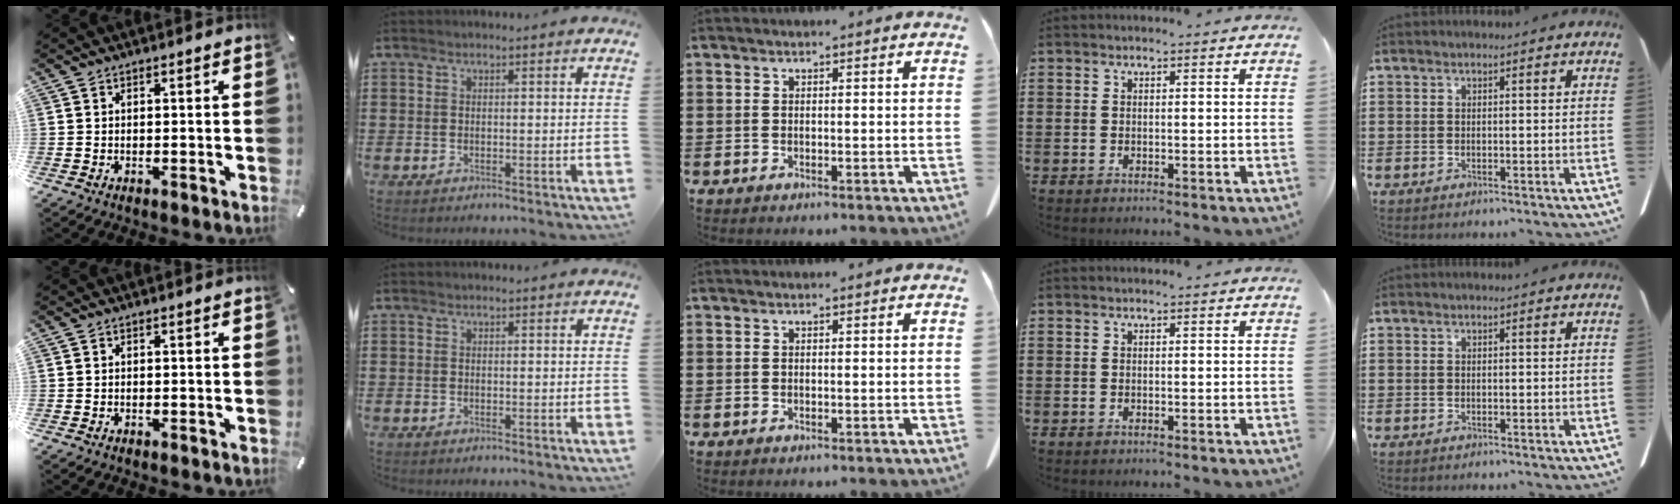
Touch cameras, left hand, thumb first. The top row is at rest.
{}